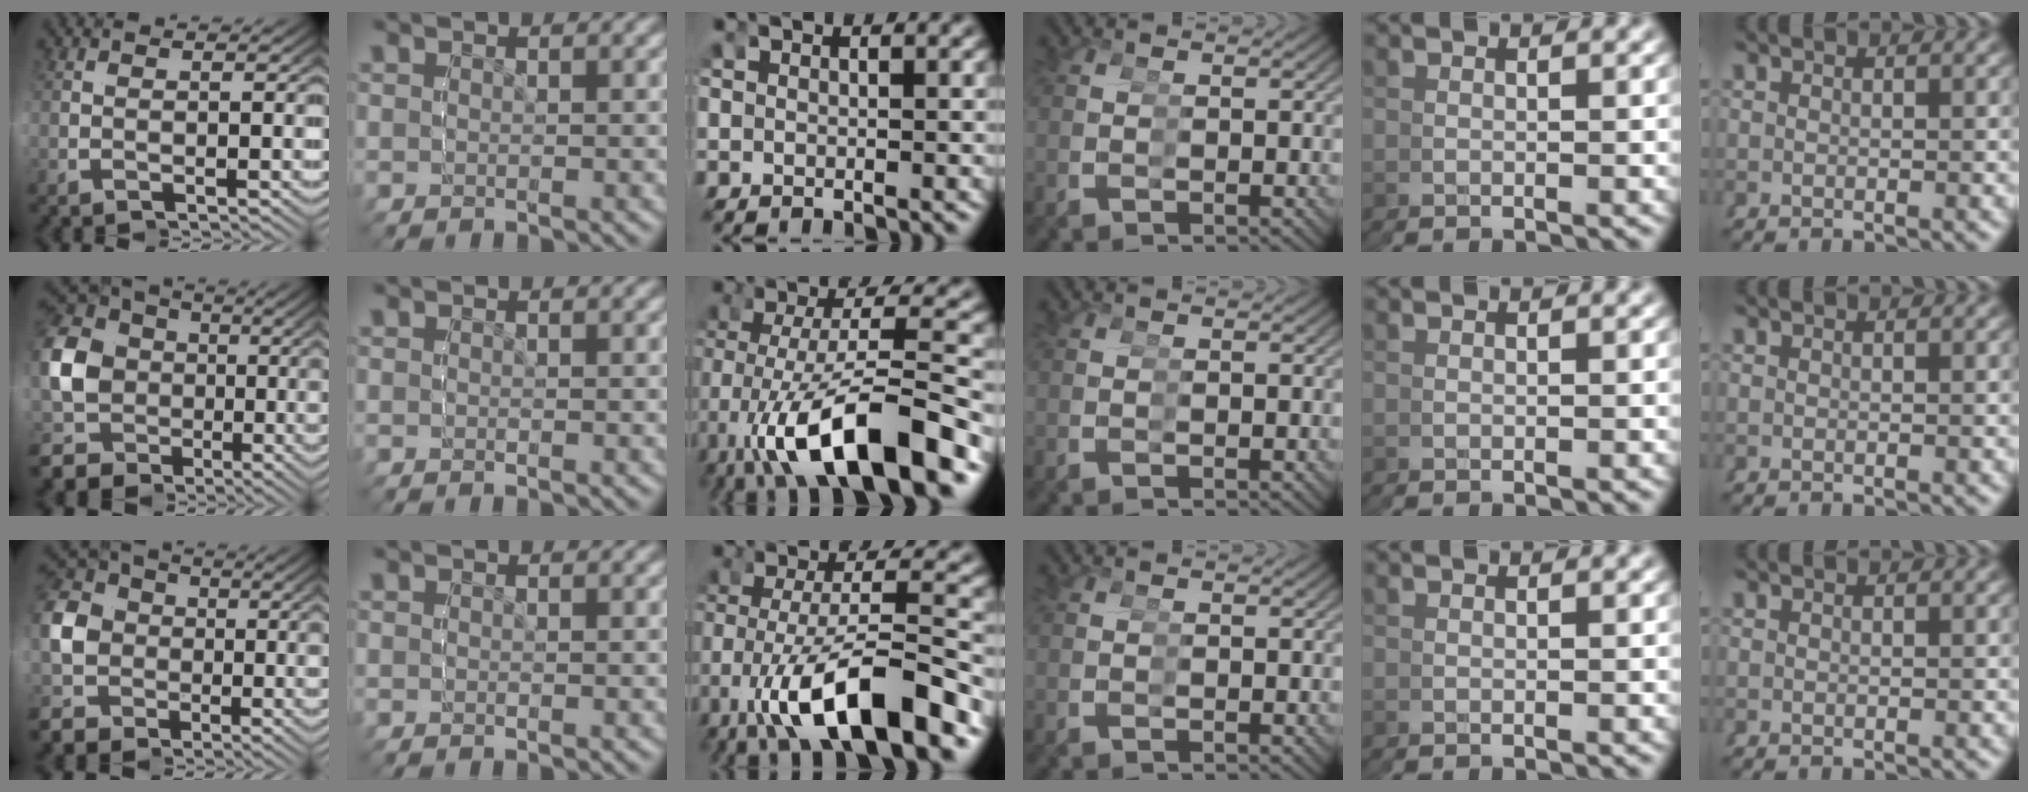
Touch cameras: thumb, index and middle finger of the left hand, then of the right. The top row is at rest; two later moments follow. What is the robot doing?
{"motion": "grasp_and_lifting", "object": "glue stick"}